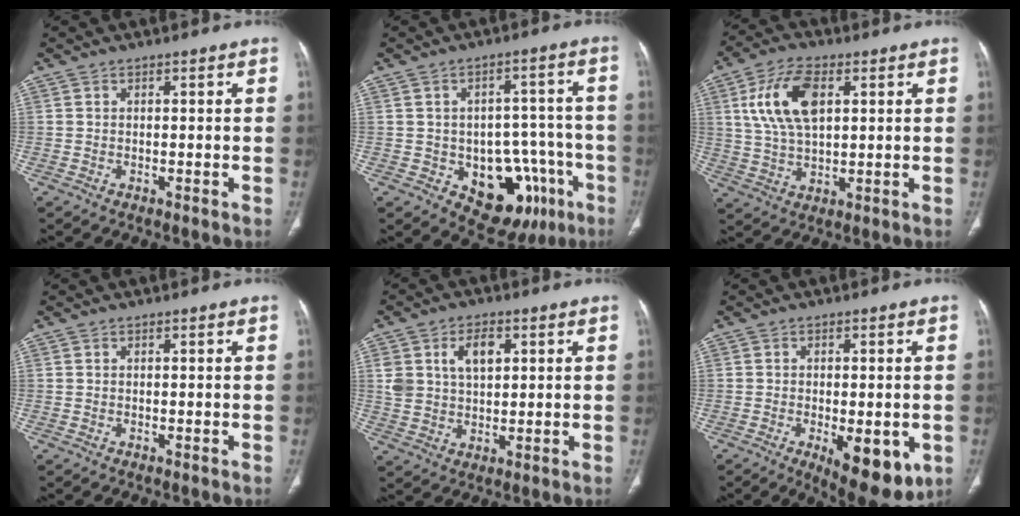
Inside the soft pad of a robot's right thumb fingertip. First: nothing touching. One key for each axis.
{"total": 15.5, "fx": -6.1, "fy": 9.8, "fz": 10.3, "tx": -0.083, "ty": 0.040, "tz": -0.068}
{"total": 12.3, "fx": 3.8, "fy": 6.4, "fz": 9.9, "tx": -0.190, "ty": -0.001, "tz": 0.073}
{"total": 0.0}
{"total": 7.9, "fx": 2.8, "fy": 5.0, "fz": 5.5, "tx": -0.081, "ty": -0.005, "tz": 0.057}
{"total": 11.5, "fx": -3.7, "fy": 4.7, "fz": 9.8, "tx": -0.119, "ty": -0.012, "tz": -0.039}